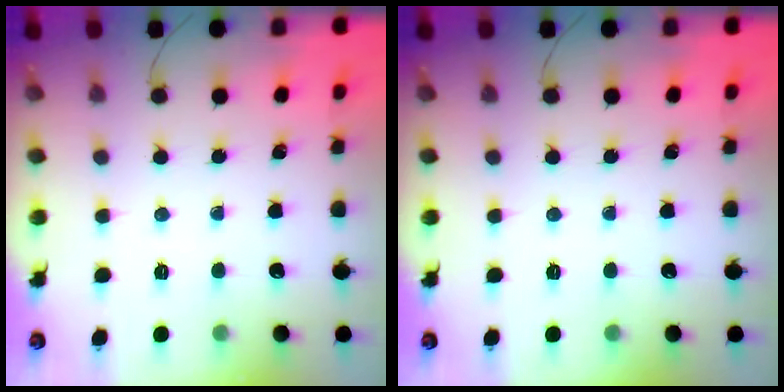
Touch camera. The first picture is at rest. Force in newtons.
{"total": 0.0}